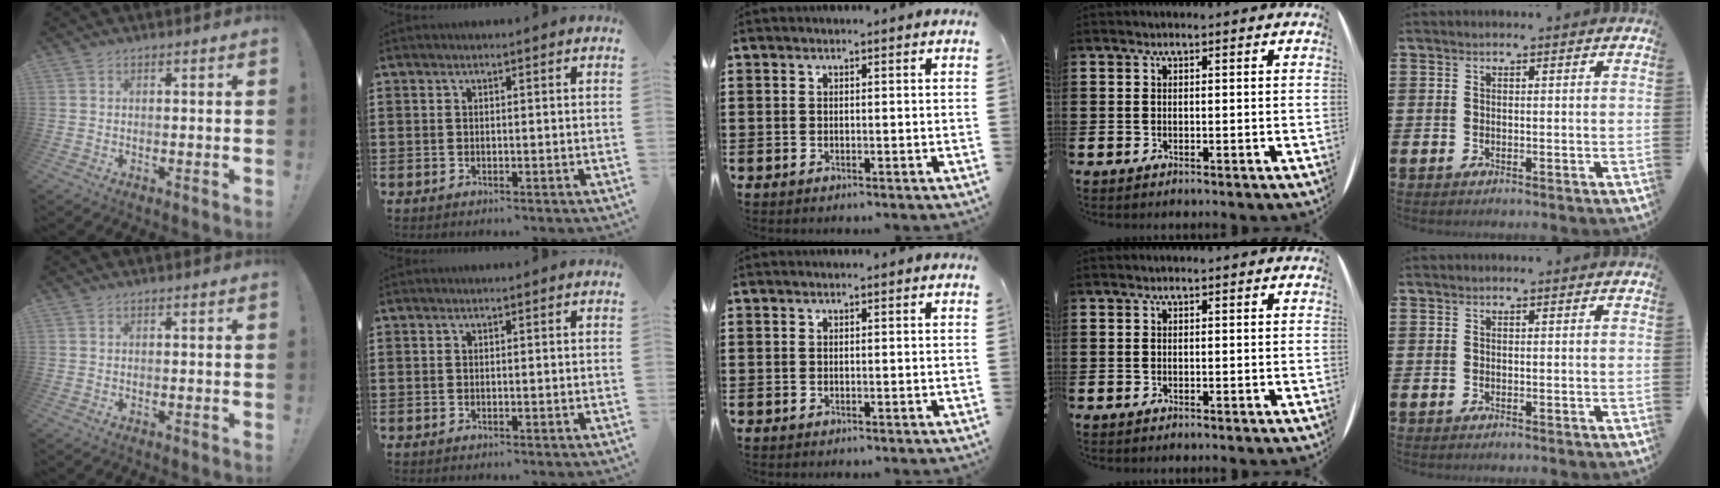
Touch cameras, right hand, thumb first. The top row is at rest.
{}